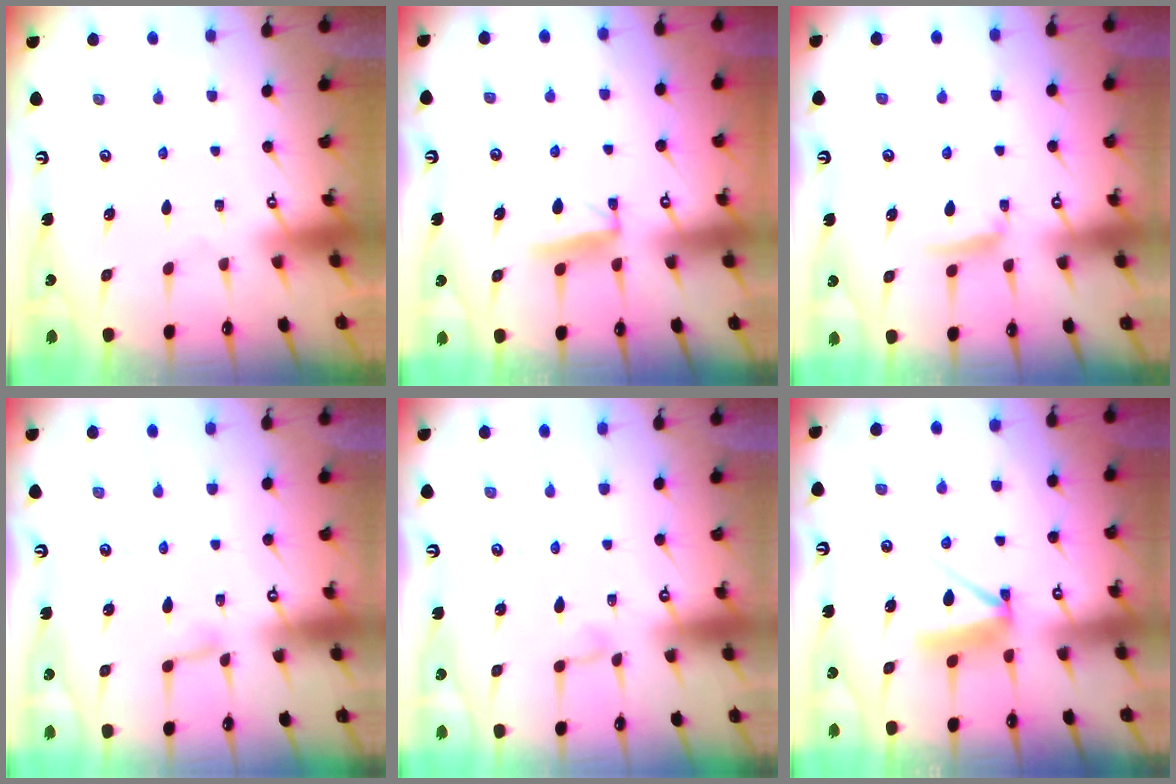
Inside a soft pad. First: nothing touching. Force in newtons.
{"total": 6.1, "press": 6.1, "slide": 0.6}
{"total": 6.2, "press": 6.1, "slide": 0.8}
{"total": 2.4, "press": 2.4, "slide": 0.2}
{"total": 3.5, "press": 3.5, "slide": 0.3}
{"total": 7.5, "press": 7.5, "slide": 0.7}